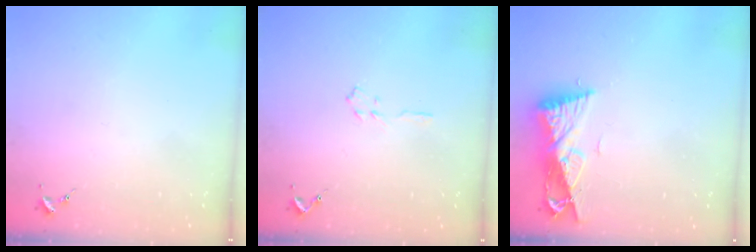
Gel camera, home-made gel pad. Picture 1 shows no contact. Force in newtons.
{"total": 3.2, "press": 3.1, "slide": 0.4}
{"total": 9.7, "press": 9.7, "slide": 0.7}